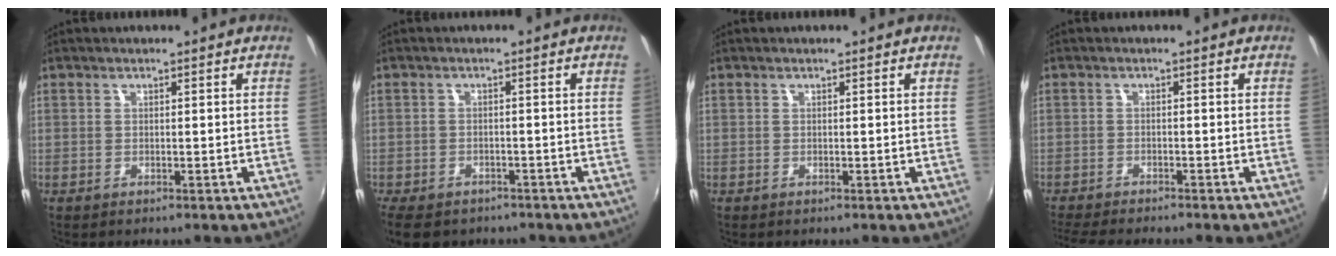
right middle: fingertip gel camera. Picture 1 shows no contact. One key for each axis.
{"total": 8.3, "fx": -6.1, "fy": 4.3, "fz": 3.7, "tx": -0.092, "ty": -0.027, "tz": -0.097}
{"total": 0.0}
{"total": 5.8, "fx": -5.4, "fy": 0.0, "fz": 2.3, "tx": -0.061, "ty": -0.022, "tz": -0.091}